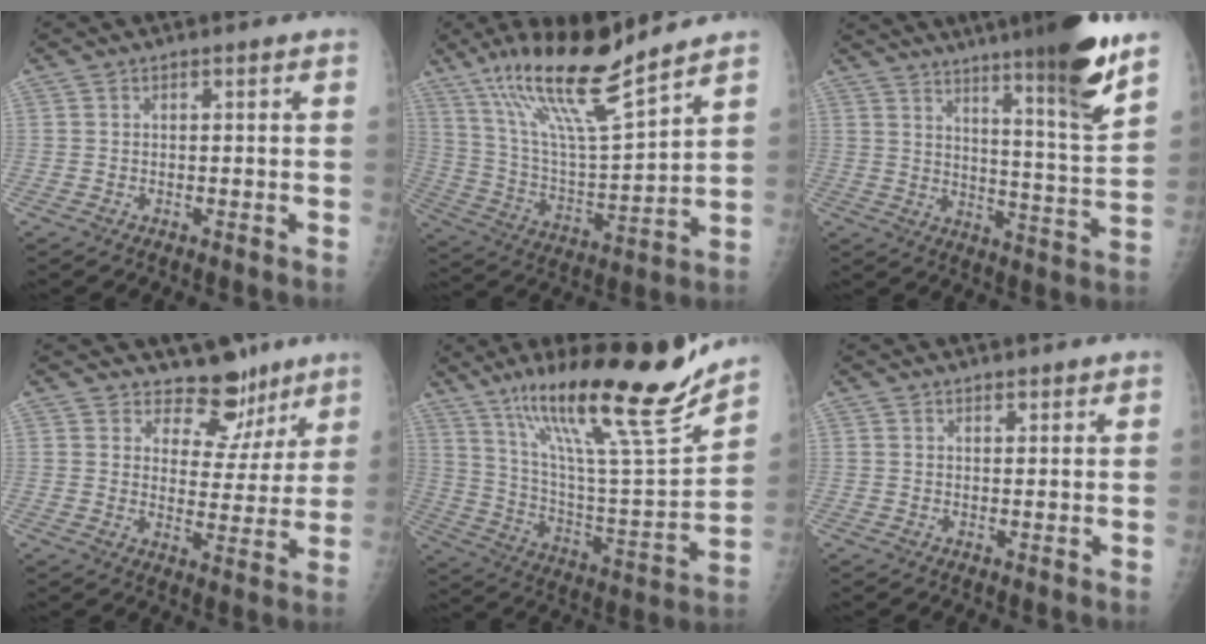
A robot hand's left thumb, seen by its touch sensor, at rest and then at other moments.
{"total": 18.2, "force": [13.6, 2.3, 11.9], "torque": [-0.202, -0.071, 0.259]}
{"total": 17.9, "force": [12.0, 1.1, 13.3], "torque": [-0.175, -0.070, 0.178]}
{"total": 8.9, "force": [7.2, 5.0, 1.4], "torque": [0.020, -0.053, 0.105]}
{"total": 25.9, "force": [18.4, 3.5, 17.9], "torque": [-0.273, -0.079, 0.318]}
{"total": 1.3, "force": [1.1, 0.6, 0.3], "torque": [0.002, -0.007, 0.015]}